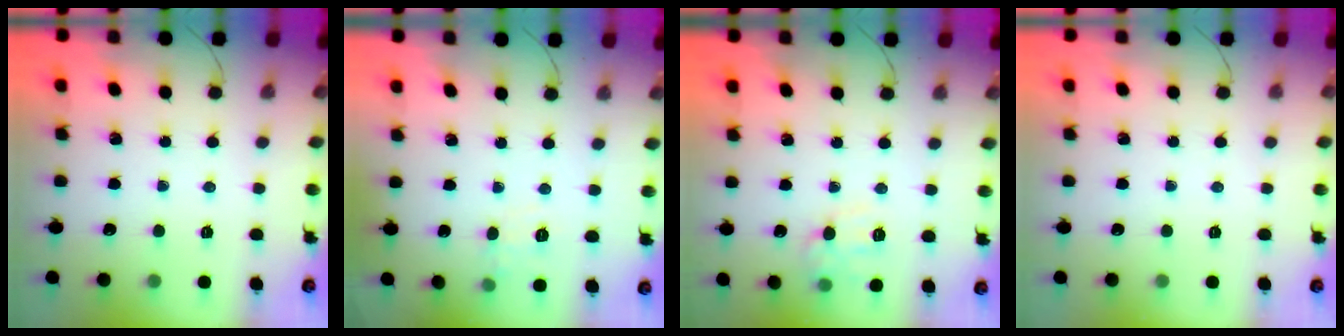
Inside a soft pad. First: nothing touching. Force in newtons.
{"total": 5.5, "press": 5.3, "slide": 1.4}
{"total": 8.7, "press": 8.7, "slide": 1.1}
{"total": 0.0}